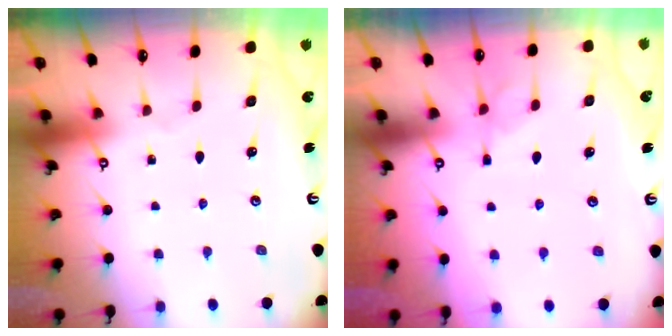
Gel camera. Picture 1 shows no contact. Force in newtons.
{"total": 1.7, "press": 1.3, "slide": 1.1}